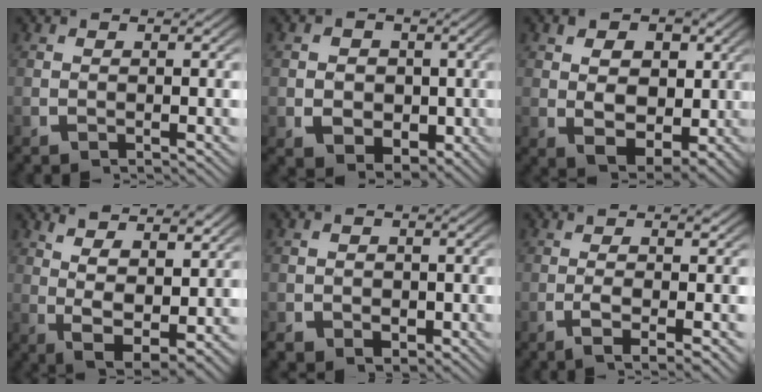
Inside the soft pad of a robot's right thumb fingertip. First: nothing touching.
{"total": 6.7, "force": [-0.3, 5.4, 4.0], "torque": [-0.073, -0.034, 0.007]}
{"total": 8.9, "force": [1.2, 6.6, 5.9], "torque": [-0.109, -0.040, 0.028]}
{"total": 6.4, "force": [0.5, 3.9, 5.1], "torque": [-0.103, -0.030, 0.025]}
{"total": 3.5, "force": [-1.1, 2.9, 1.6], "torque": [-0.022, -0.017, -0.014]}
{"total": 3.9, "force": [-1.3, 0.9, 3.5], "torque": [-0.069, -0.009, -0.018]}